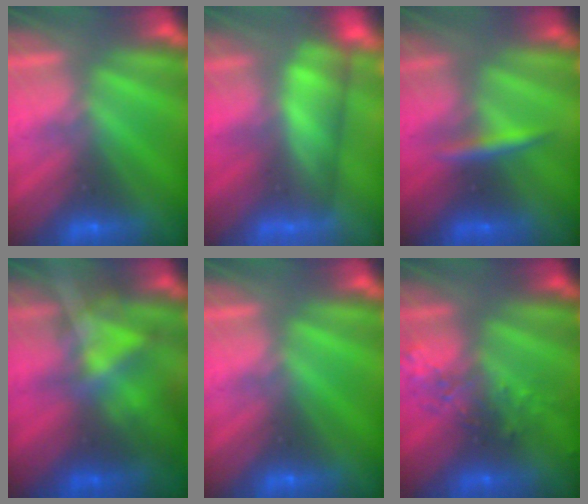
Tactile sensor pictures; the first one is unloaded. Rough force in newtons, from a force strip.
{"total": 4.2}
{"total": 2.4}
{"total": 4.2}
{"total": 0.0}
{"total": 2.4}